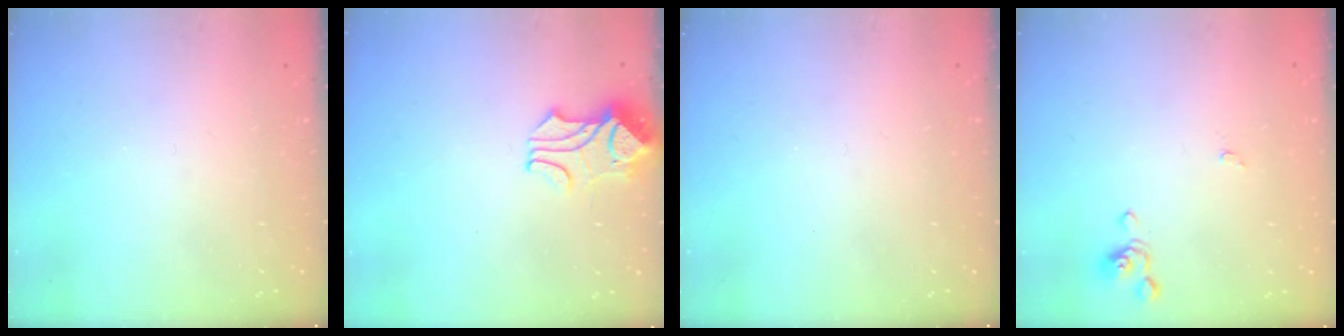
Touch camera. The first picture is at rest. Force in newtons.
{"total": 1.7, "press": 1.4, "slide": 1.0}
{"total": 0.0}
{"total": 0.5, "press": 0.5, "slide": 0.2}